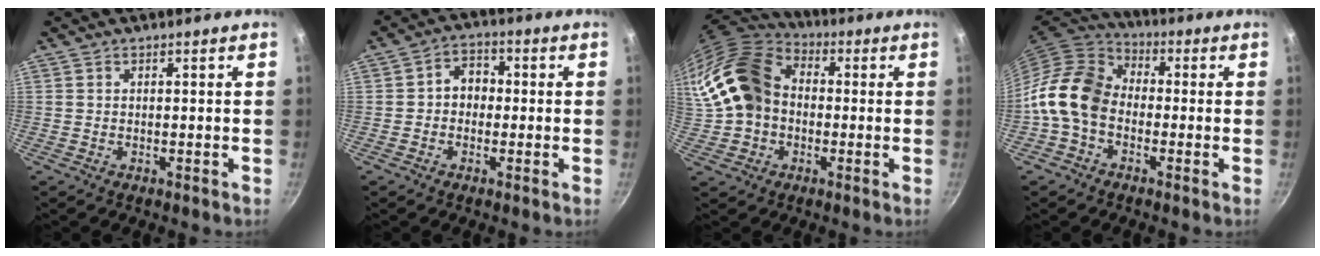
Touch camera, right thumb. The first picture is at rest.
{"total": 5.0, "force": [-0.3, 4.1, 2.9], "torque": [-0.013, 0.015, -0.015]}
{"total": 18.0, "force": [0.3, 13.9, 11.5], "torque": [-0.216, 0.039, -0.001]}
{"total": 12.1, "force": [-2.3, 9.0, 7.8], "torque": [-0.121, 0.035, -0.069]}